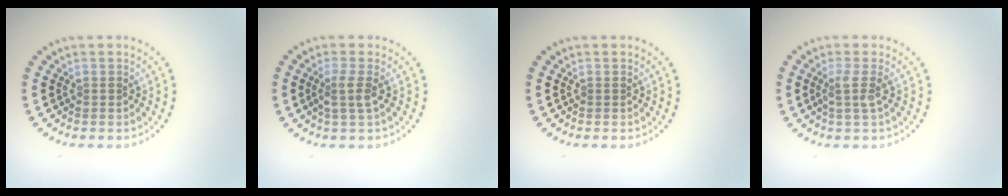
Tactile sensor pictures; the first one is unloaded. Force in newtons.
{"total": 1.9, "press": 1.5, "slide": 1.1}
{"total": 0.0}
{"total": 1.8, "press": 1.3, "slide": 1.3}